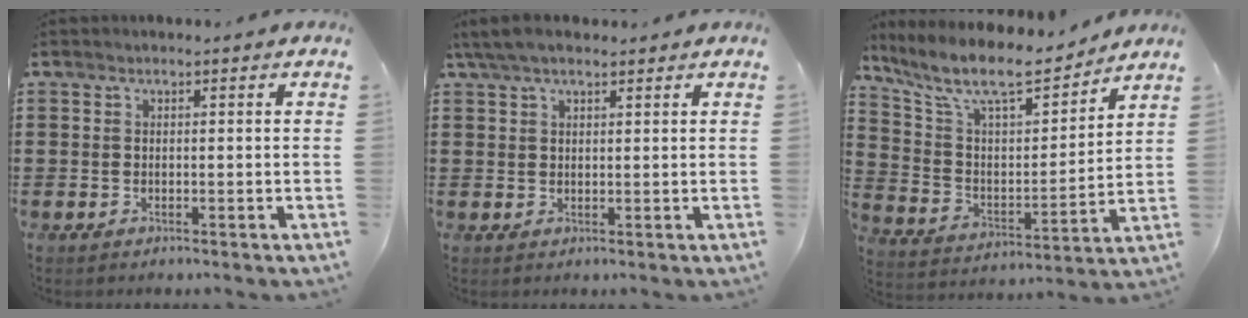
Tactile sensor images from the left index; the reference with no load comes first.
{"total": 3.7, "force": [2.6, 1.2, 2.4], "torque": [-0.052, 0.005, 0.049]}
{"total": 10.7, "force": [8.8, 2.4, 5.6], "torque": [-0.146, -0.049, 0.151]}